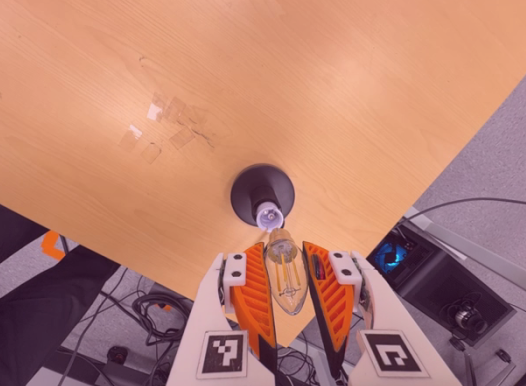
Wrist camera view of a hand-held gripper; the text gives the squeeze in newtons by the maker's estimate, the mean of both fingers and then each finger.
{"total": 12.5, "left": 13.2, "right": 11.8}